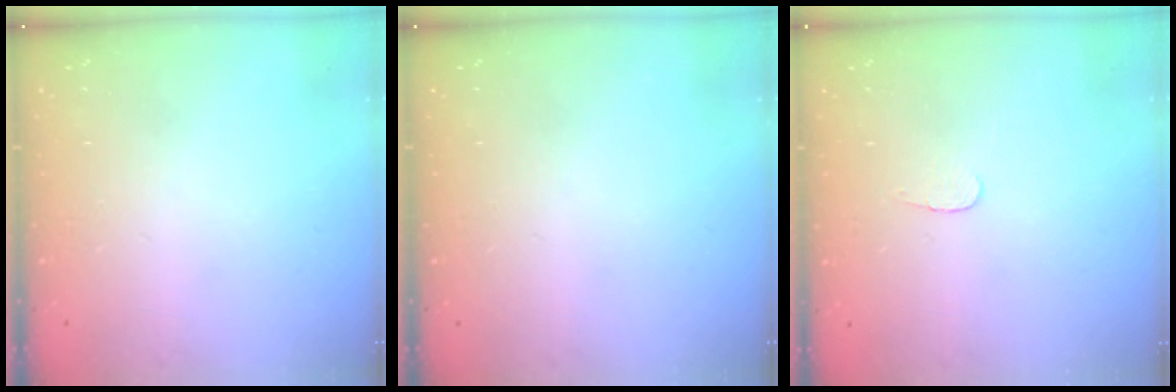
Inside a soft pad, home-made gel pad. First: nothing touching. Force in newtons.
{"total": 0.0}
{"total": 2.8, "press": 2.8, "slide": 0.3}